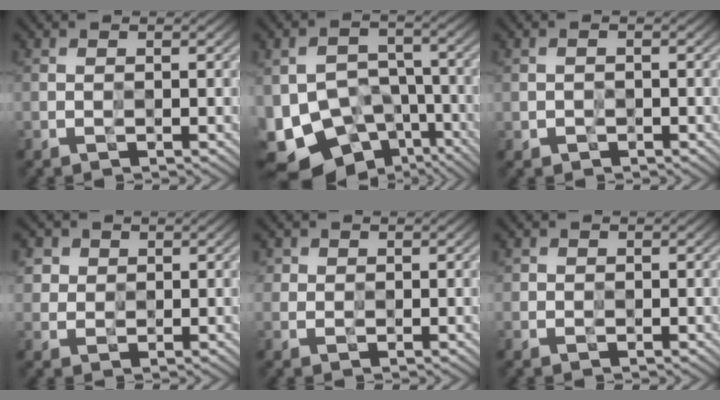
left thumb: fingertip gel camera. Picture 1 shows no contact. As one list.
[{"total": 12.9, "force": [-7.0, 8.8, 6.4], "torque": [-0.149, -0.027, -0.099]}, {"total": 1.0, "force": [-0.5, 0.7, 0.3], "torque": [-0.007, -0.001, -0.011]}, {"total": 3.1, "force": [1.6, 2.5, 0.9], "torque": [-0.035, -0.003, 0.038]}, {"total": 1.6, "force": [0.7, 1.3, 0.2], "torque": [-0.004, -0.003, 0.013]}, {"total": 0.8, "force": [0.1, 0.8, 0.0], "torque": [0.004, -0.002, 0.000]}]